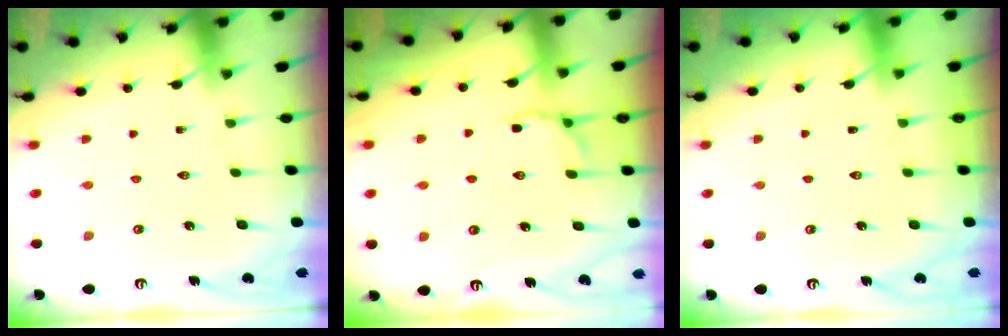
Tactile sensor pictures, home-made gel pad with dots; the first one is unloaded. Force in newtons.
{"total": 4.3, "press": 4.0, "slide": 1.5}
{"total": 1.6, "press": 1.6, "slide": 0.1}